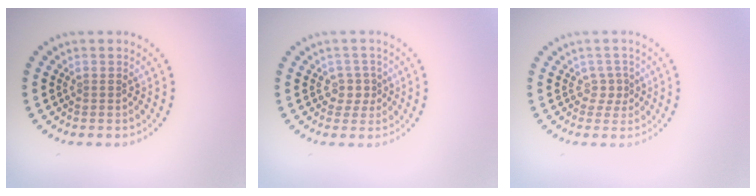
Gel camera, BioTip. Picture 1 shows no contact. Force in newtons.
{"total": 1.7, "press": 1.3, "slide": 1.1}
{"total": 1.3, "press": 0.9, "slide": 0.9}